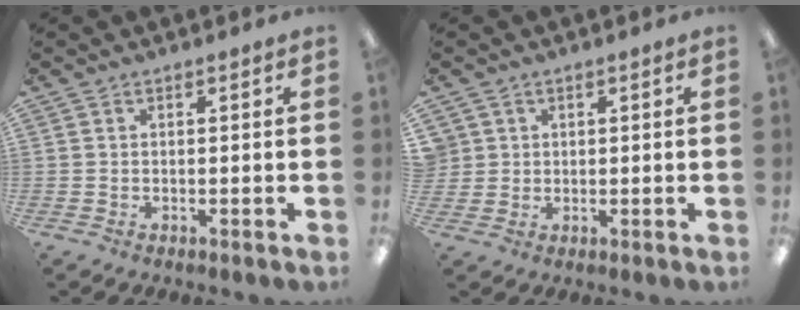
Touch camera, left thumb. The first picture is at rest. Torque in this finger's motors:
{"motor_torque": [-0.24, -0.24, 0.32, -0.09, 0.00]}